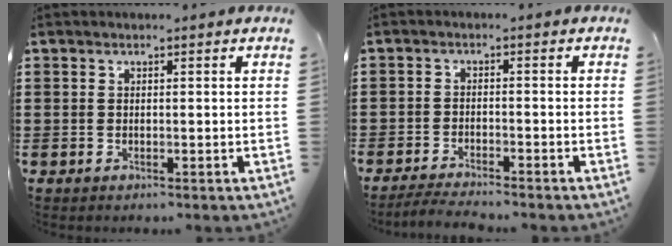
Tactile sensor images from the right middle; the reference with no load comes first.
{"total": 2.8, "force": [-2.8, 0.0, 0.6], "torque": [-0.012, 0.002, -0.057]}